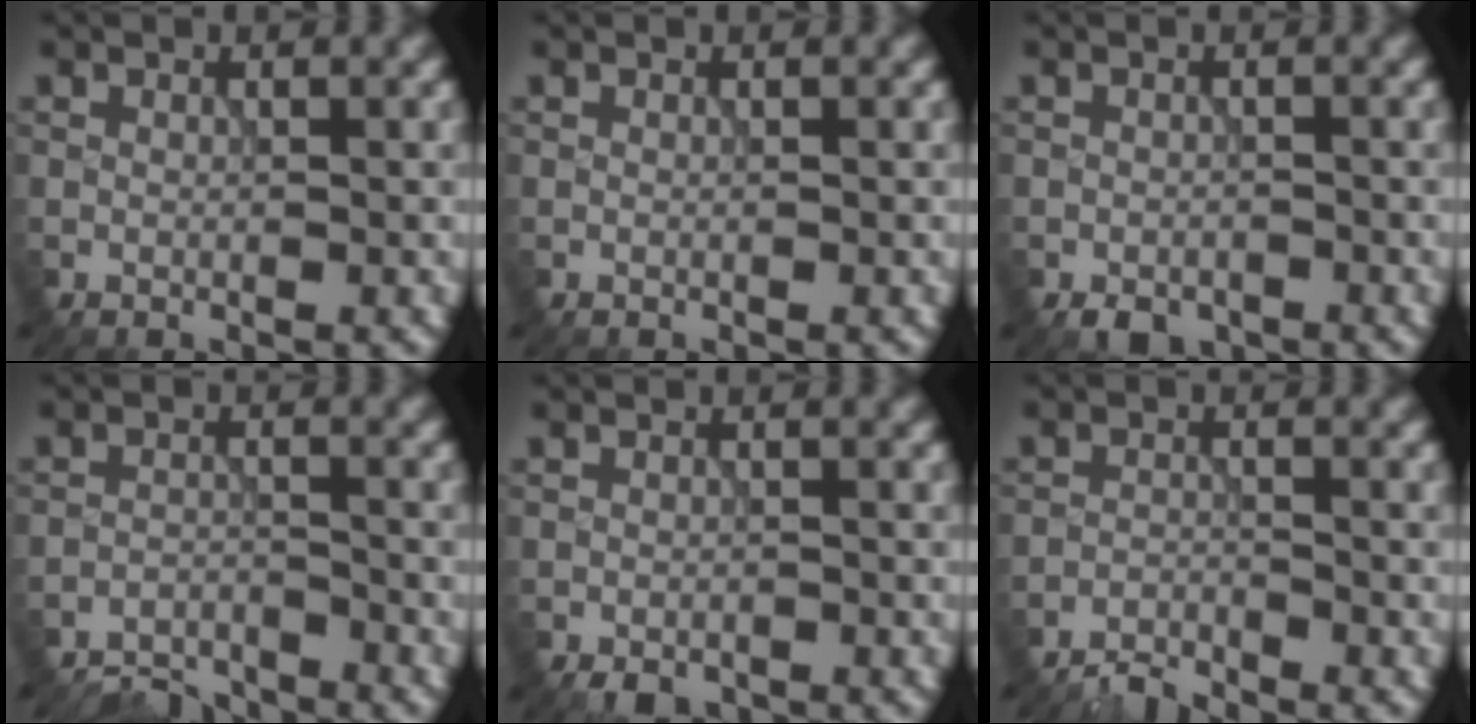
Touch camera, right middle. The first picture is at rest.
{"total": 0.0}
{"total": 1.8, "force": [-1.3, 1.1, 0.7], "torque": [-0.008, -0.004, -0.024]}
{"total": 3.8, "force": [-3.7, 0.7, 0.4], "torque": [-0.003, -0.003, -0.070]}
{"total": 1.4, "force": [-1.0, 0.8, 0.5], "torque": [-0.009, -0.006, -0.017]}
{"total": 2.0, "force": [-2.0, 0.1, 0.1], "torque": [0.001, 0.000, -0.044]}